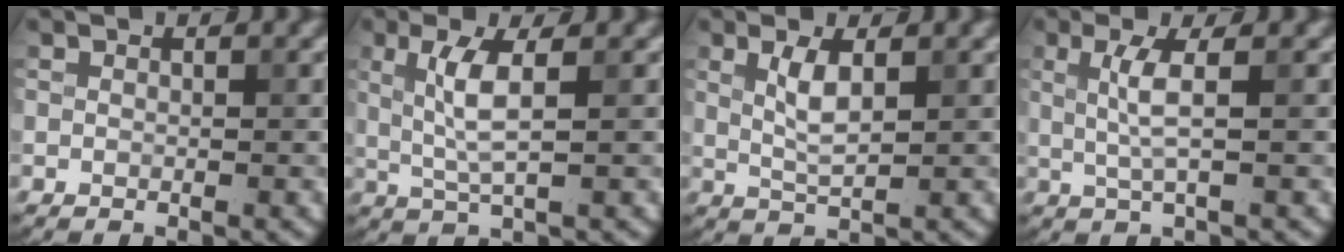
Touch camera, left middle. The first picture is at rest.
{"total": 3.4, "force": [0.7, 0.6, 3.3], "torque": [-0.075, 0.000, 0.016]}
{"total": 2.7, "force": [0.8, 0.8, 2.4], "torque": [-0.051, 0.001, 0.017]}
{"total": 2.8, "force": [0.5, 0.5, 2.7], "torque": [-0.059, -0.002, 0.010]}